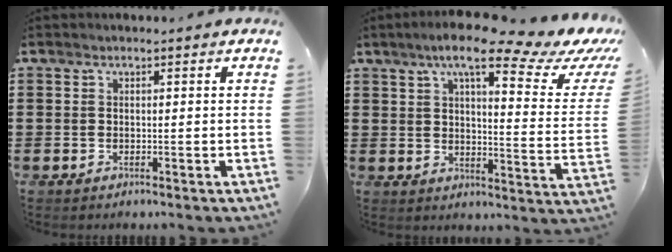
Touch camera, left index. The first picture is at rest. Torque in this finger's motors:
{"motor_torque": [2.14, 0.00, 0.40, 0.06]}